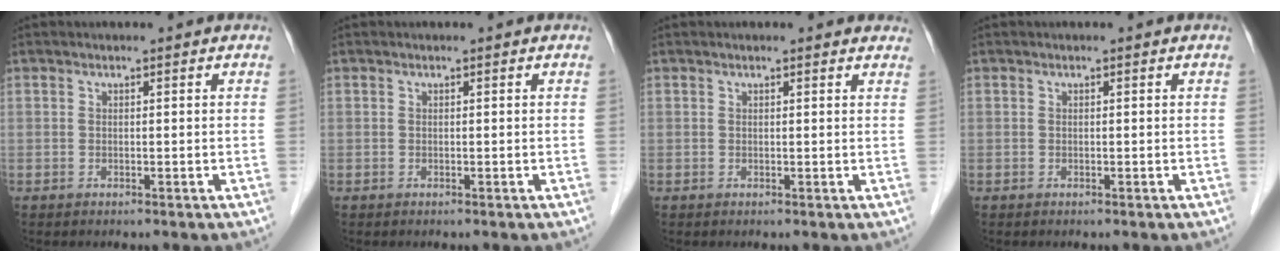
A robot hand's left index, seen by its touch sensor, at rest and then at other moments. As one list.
[{"total": 0.0}, {"total": 3.7, "force": [3.3, 1.0, 1.2], "torque": [-0.012, 0.014, 0.026]}, {"total": 0.0}]